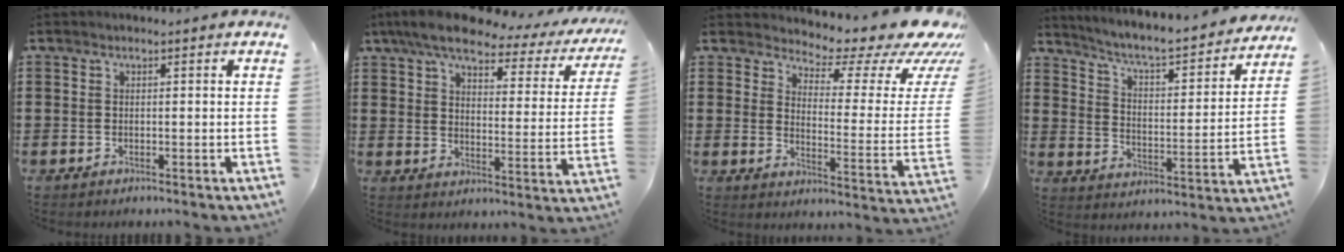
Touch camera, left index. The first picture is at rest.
{"total": 7.9, "force": [6.3, 1.9, 4.4], "torque": [-0.103, -0.028, 0.105]}
{"total": 7.1, "force": [6.1, 1.8, 3.3], "torque": [-0.060, -0.052, 0.098]}
{"total": 4.7, "force": [4.2, 0.5, 2.1], "torque": [-0.063, -0.035, 0.060]}